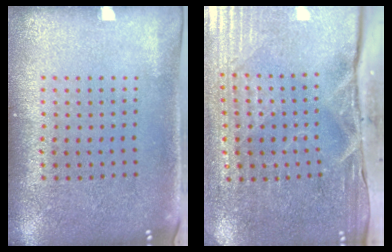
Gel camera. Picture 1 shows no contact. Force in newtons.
{"total": 4.8, "press": 4.1, "slide": 2.5}